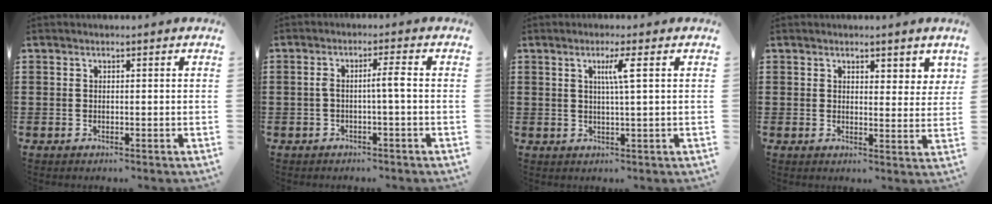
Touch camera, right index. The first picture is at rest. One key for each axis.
{"total": 3.0, "fx": -0.4, "fy": 0.1, "fz": 3.0, "tx": -0.056, "ty": 0.001, "tz": -0.011}
{"total": 3.5, "fx": 1.0, "fy": -0.3, "fz": 3.3, "tx": -0.066, "ty": -0.004, "tz": 0.013}
{"total": 2.9, "fx": 2.5, "fy": 1.3, "fz": 0.6, "tx": -0.011, "ty": 0.004, "tz": 0.045}